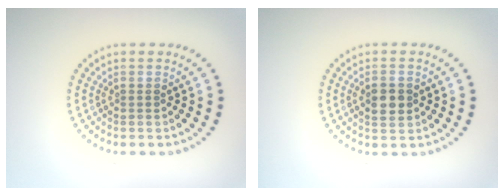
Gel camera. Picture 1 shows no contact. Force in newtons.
{"total": 2.4, "press": 2.4, "slide": 0.2}